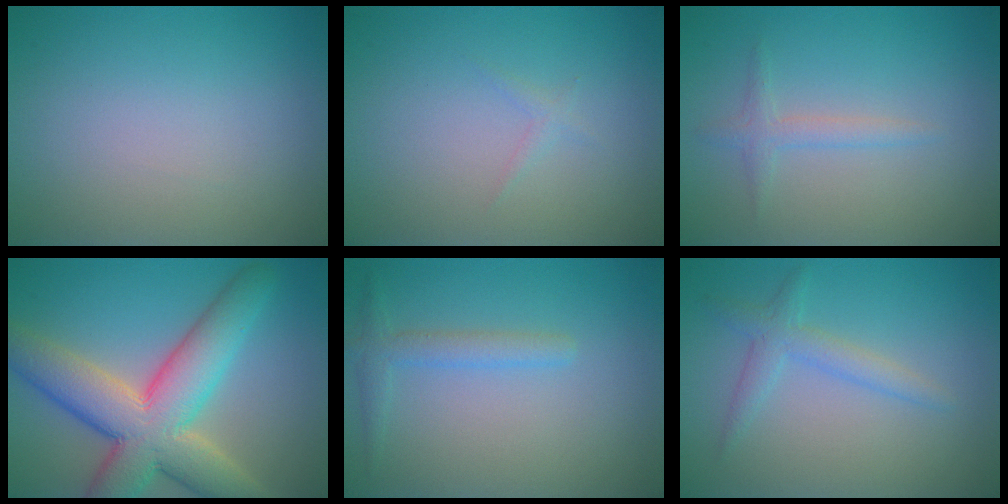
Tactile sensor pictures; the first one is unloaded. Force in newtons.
{"total": 0.6, "press": 0.6, "slide": 0.0}
{"total": 1.5, "press": 1.5, "slide": 0.1}
{"total": 10.5, "press": 10.4, "slide": 0.8}
{"total": 1.4, "press": 1.4, "slide": 0.1}
{"total": 2.2, "press": 2.2, "slide": 0.1}